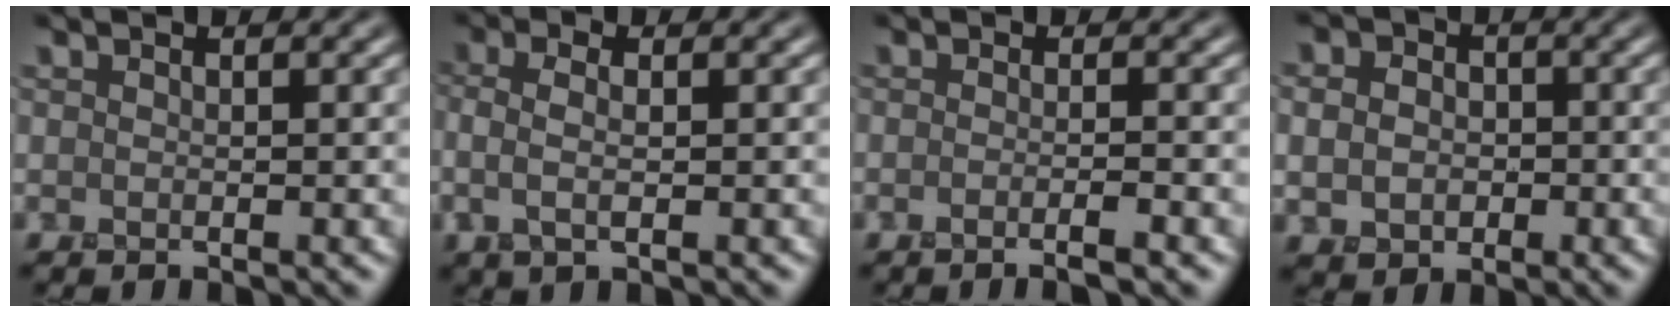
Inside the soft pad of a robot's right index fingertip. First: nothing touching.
{"total": 2.6, "force": [0.0, 1.0, 2.5], "torque": [-0.052, 0.003, -0.004]}
{"total": 2.6, "force": [-0.9, 0.7, 2.3], "torque": [-0.023, -0.003, -0.020]}
{"total": 5.1, "force": [0.0, 4.3, 2.7], "torque": [-0.045, 0.011, -0.016]}